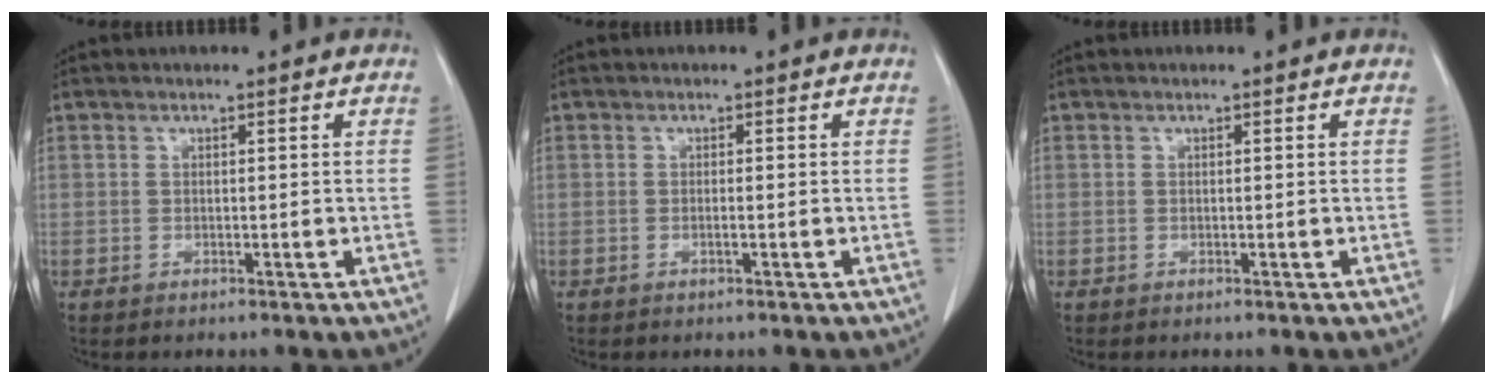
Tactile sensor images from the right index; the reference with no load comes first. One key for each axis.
{"total": 0.7, "fx": -0.2, "fy": 0.0, "fz": 0.6, "tx": -0.013, "ty": 0.001, "tz": -0.003}
{"total": 0.0}